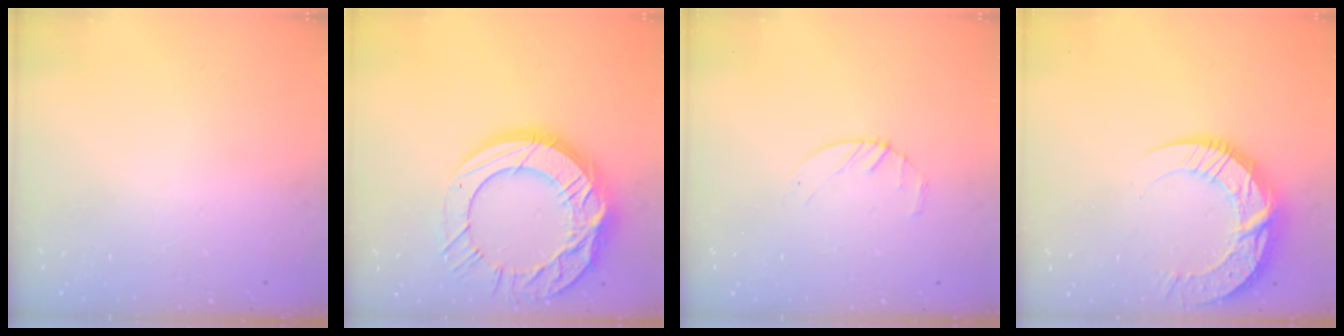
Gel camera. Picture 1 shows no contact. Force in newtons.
{"total": 24.9, "press": 24.8, "slide": 2.4}
{"total": 2.4, "press": 2.3, "slide": 0.3}
{"total": 15.3, "press": 15.2, "slide": 1.4}